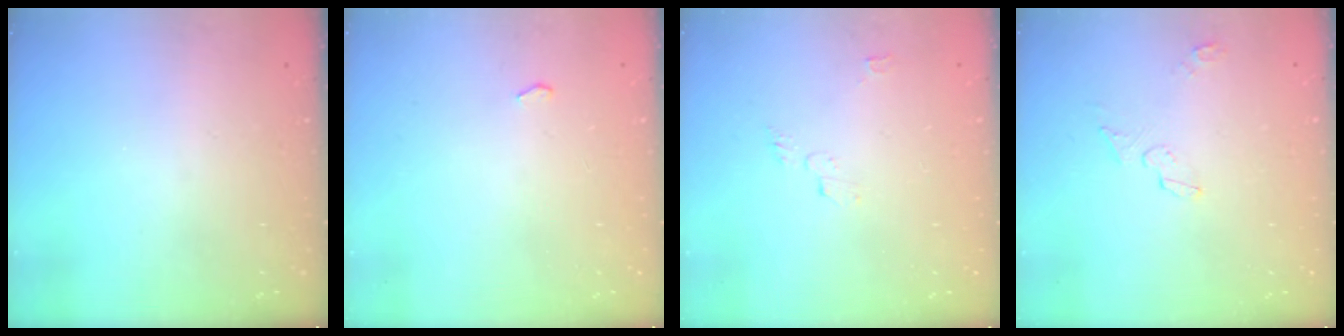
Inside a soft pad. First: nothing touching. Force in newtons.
{"total": 2.6, "press": 2.0, "slide": 1.7}
{"total": 3.5, "press": 3.4, "slide": 0.4}
{"total": 5.5, "press": 4.5, "slide": 3.2}